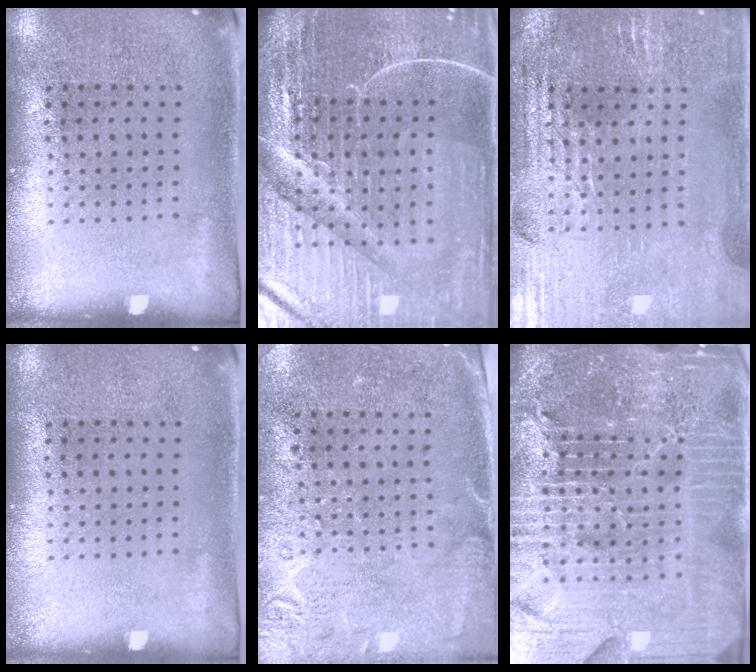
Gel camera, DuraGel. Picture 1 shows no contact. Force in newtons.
{"total": 6.6, "press": 5.9, "slide": 3.0}
{"total": 2.9, "press": 2.8, "slide": 0.5}
{"total": 0.0}
{"total": 2.7, "press": 2.3, "slide": 1.5}
{"total": 7.1, "press": 6.2, "slide": 3.6}